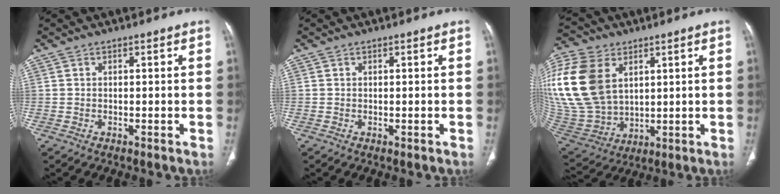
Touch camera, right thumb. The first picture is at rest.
{"total": 0.0}
{"total": 24.9, "force": [7.2, 17.3, 16.4], "torque": [-0.383, -0.006, 0.152]}